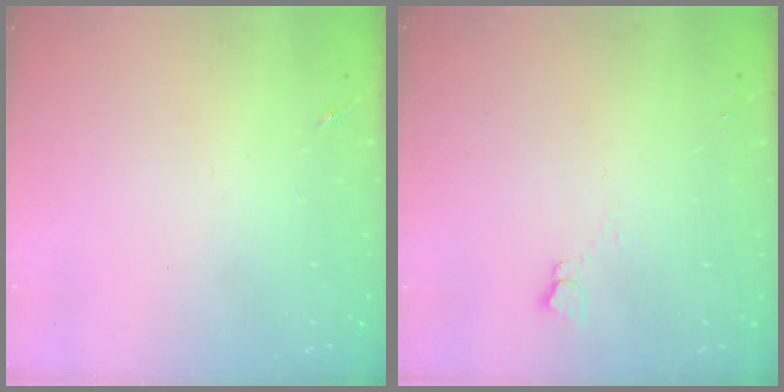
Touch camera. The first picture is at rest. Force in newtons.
{"total": 2.7, "press": 2.7, "slide": 0.3}